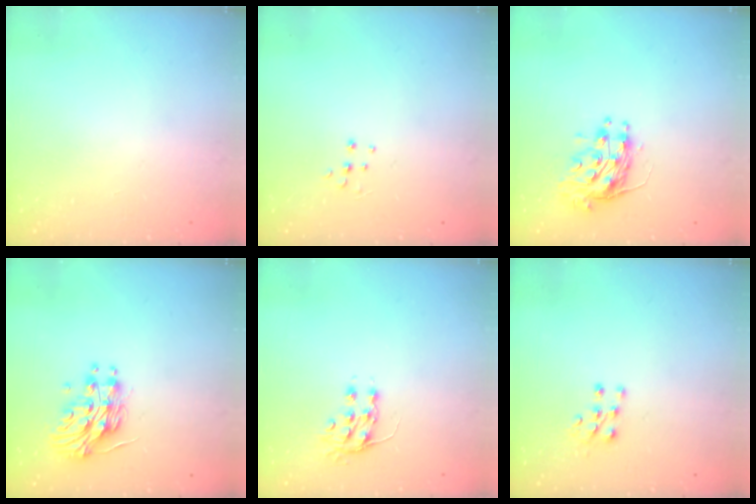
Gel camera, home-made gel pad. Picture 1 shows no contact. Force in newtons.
{"total": 4.3, "press": 4.3, "slide": 0.4}
{"total": 10.9, "press": 10.8, "slide": 0.8}
{"total": 14.0, "press": 13.9, "slide": 0.8}
{"total": 7.6, "press": 7.5, "slide": 0.9}
{"total": 6.0, "press": 6.0, "slide": 0.5}